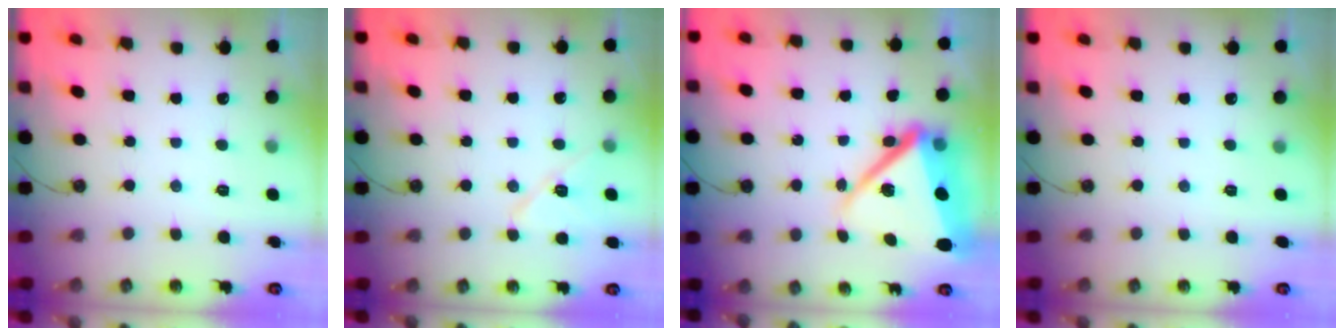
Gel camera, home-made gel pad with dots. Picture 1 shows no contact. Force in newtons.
{"total": 9.1, "press": 9.1, "slide": 0.9}
{"total": 17.5, "press": 17.4, "slide": 2.2}
{"total": 0.0}